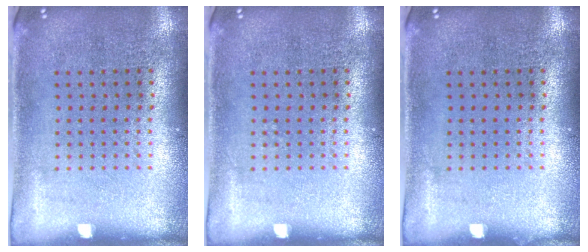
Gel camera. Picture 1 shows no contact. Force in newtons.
{"total": 0.0}
{"total": 0.0}